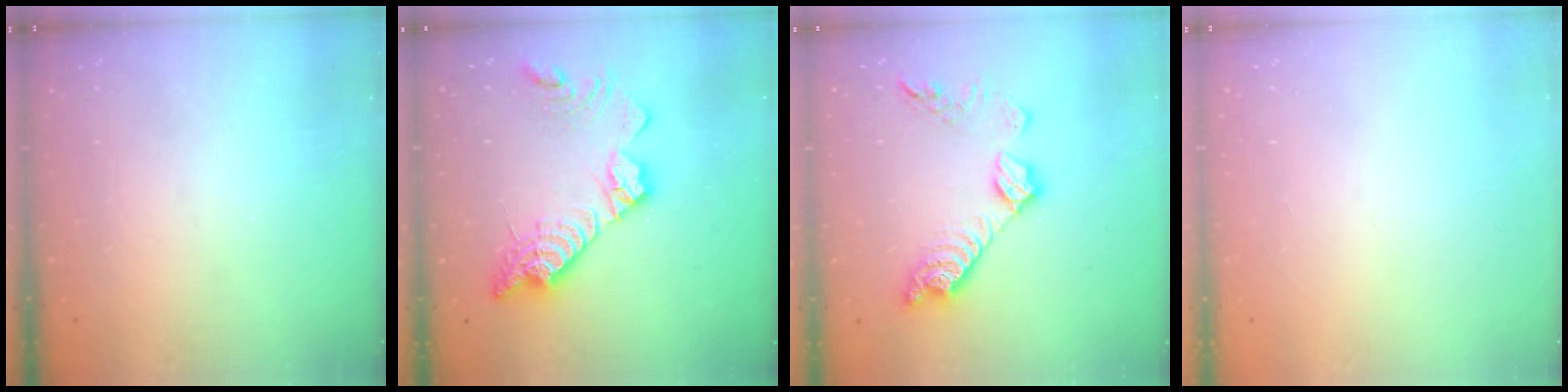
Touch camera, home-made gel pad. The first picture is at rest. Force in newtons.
{"total": 17.4, "press": 17.4, "slide": 1.2}
{"total": 13.2, "press": 13.2, "slide": 0.5}
{"total": 0.0}